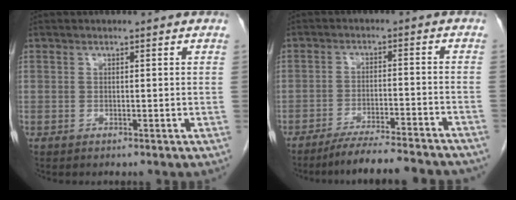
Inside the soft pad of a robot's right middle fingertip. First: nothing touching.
{"total": 14.5, "force": [-13.1, 0.6, 6.1], "torque": [-0.083, -0.015, -0.184]}